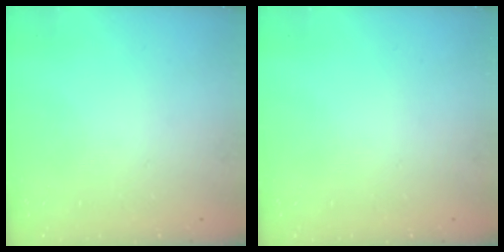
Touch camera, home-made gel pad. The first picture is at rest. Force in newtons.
{"total": 0.0}